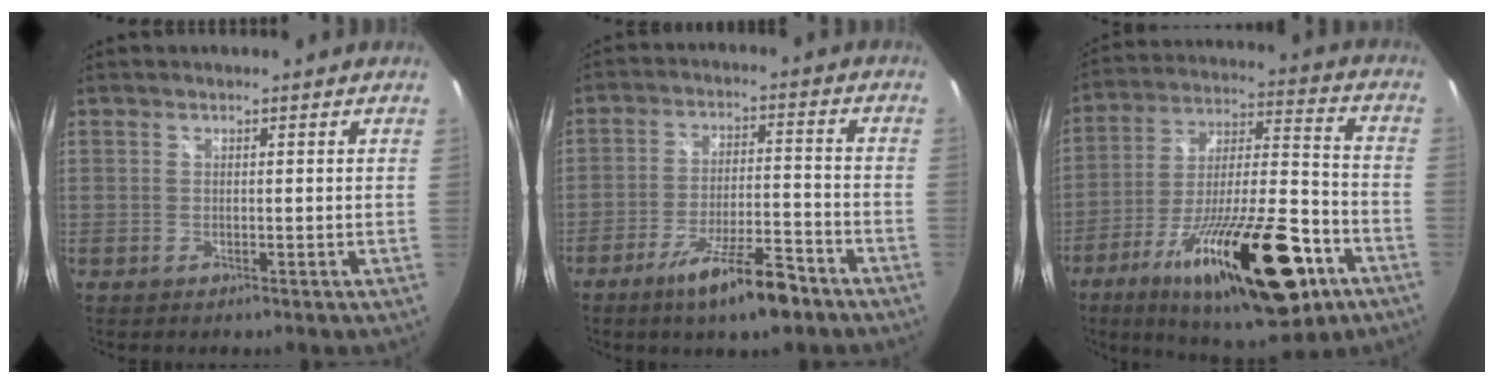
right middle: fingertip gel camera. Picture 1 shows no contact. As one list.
[{"total": 11.3, "force": [-7.8, 2.3, 7.9], "torque": [-0.153, -0.009, -0.124]}, {"total": 27.9, "force": [-14.0, 8.5, 22.6], "torque": [-0.376, -0.031, -0.219]}]